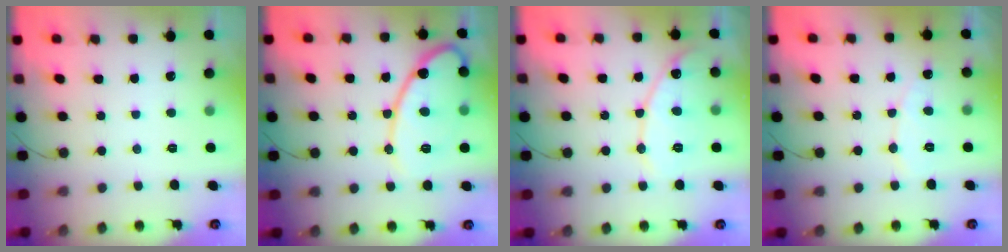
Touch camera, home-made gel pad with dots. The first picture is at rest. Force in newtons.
{"total": 14.1, "press": 14.1, "slide": 1.0}
{"total": 10.4, "press": 10.3, "slide": 0.8}
{"total": 5.4, "press": 5.4, "slide": 0.4}